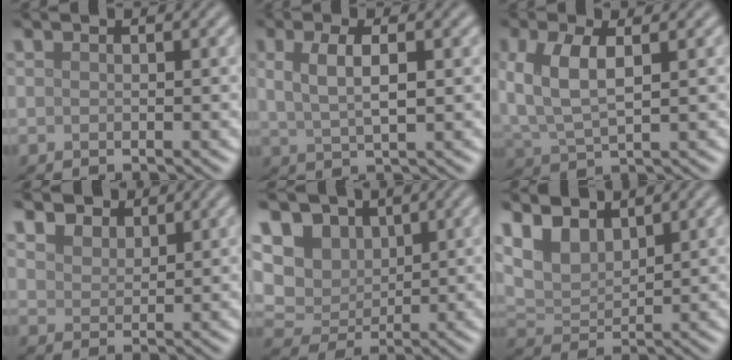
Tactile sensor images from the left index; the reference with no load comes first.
{"total": 3.6, "force": [0.9, 1.1, 3.3], "torque": [-0.067, 0.001, 0.017]}
{"total": 5.0, "force": [1.2, 2.3, 4.2], "torque": [-0.099, 0.005, 0.026]}
{"total": 3.7, "force": [3.0, 1.8, 1.0], "torque": [-0.040, -0.001, 0.056]}
{"total": 7.9, "force": [3.4, 6.2, 3.6], "torque": [-0.101, 0.014, 0.049]}
{"total": 4.8, "force": [3.5, 2.4, 2.3], "torque": [-0.059, 0.004, 0.061]}